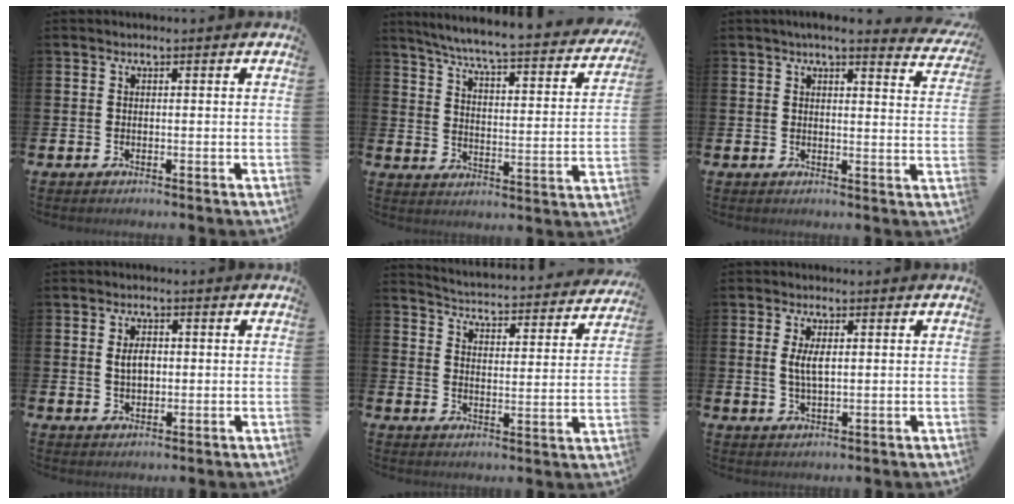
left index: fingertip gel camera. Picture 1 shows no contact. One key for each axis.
{"total": 6.0, "fx": 5.5, "fy": 0.2, "fz": 2.5, "tx": -0.073, "ty": -0.048, "tz": 0.086}
{"total": 4.2, "fx": 3.9, "fy": 0.0, "fz": 1.4, "tx": -0.024, "ty": -0.023, "tz": 0.065}
{"total": 2.9, "fx": 0.6, "fy": 1.8, "fz": 2.2, "tx": -0.028, "ty": 0.001, "tz": 0.006}
{"total": 4.2, "fx": 4.1, "fy": 0.4, "fz": 0.5, "tx": -0.024, "ty": -0.045, "tz": 0.064}
{"total": 3.1, "fx": 0.8, "fy": 1.1, "fz": 2.8, "tx": -0.047, "ty": 0.001, "tz": 0.010}